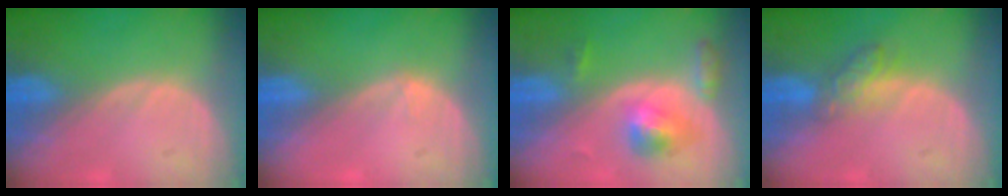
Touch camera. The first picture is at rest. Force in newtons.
{"total": 0.6, "press": 0.4, "slide": 0.5}
{"total": 5.2, "press": 4.9, "slide": 1.7}
{"total": 4.3, "press": 4.1, "slide": 1.1}